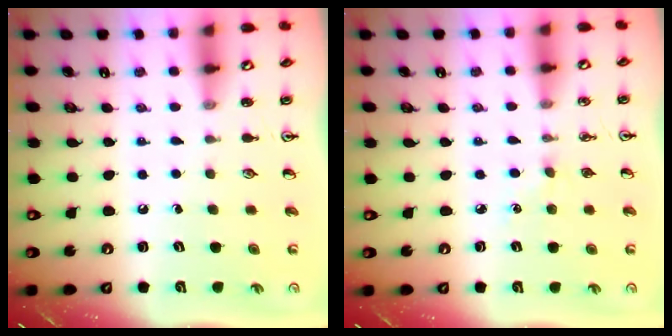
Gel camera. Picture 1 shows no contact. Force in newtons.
{"total": 2.7, "press": 2.7, "slide": 0.4}